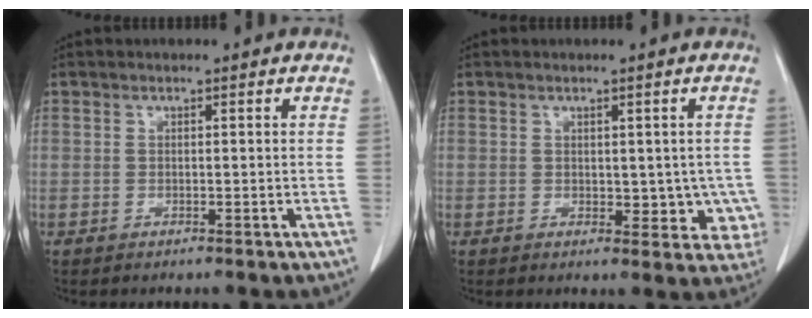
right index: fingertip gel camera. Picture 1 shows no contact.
{"total": 5.2, "force": [-0.1, 3.3, 4.0], "torque": [-0.022, 0.002, 0.005]}